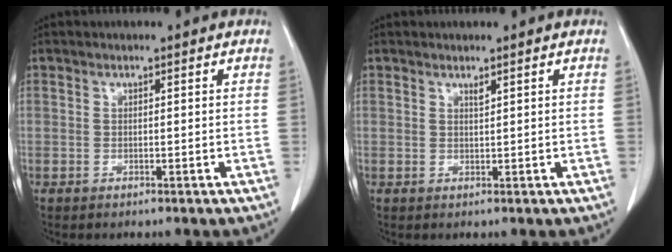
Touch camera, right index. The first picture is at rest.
{"total": 0.7, "force": [0.6, 0.1, 0.4], "torque": [-0.009, -0.006, 0.010]}